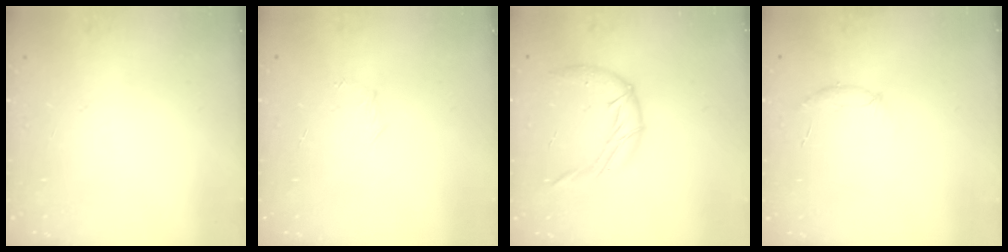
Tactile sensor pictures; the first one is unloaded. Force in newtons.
{"total": 4.1, "press": 3.9, "slide": 1.2}
{"total": 10.8, "press": 10.7, "slide": 1.3}
{"total": 6.1, "press": 5.9, "slide": 1.4}